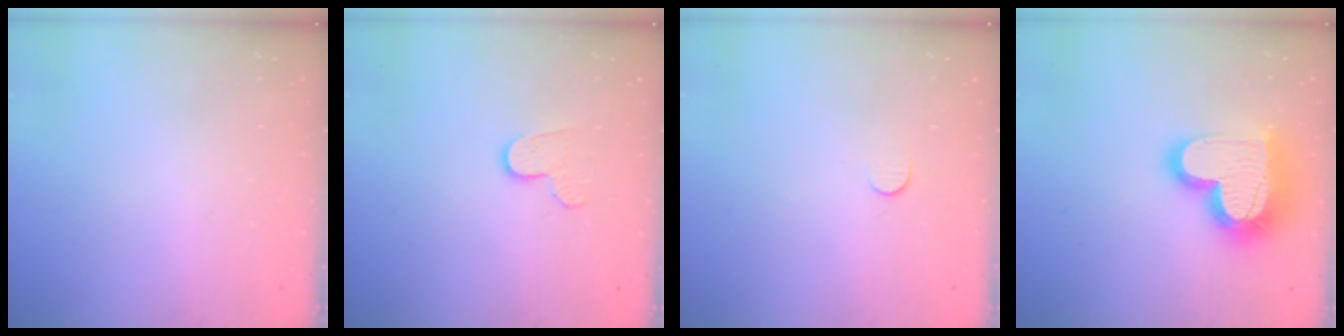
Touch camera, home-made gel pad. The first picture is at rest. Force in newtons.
{"total": 6.3, "press": 6.3, "slide": 0.5}
{"total": 3.7, "press": 3.7, "slide": 0.4}
{"total": 21.1, "press": 21.1, "slide": 1.5}